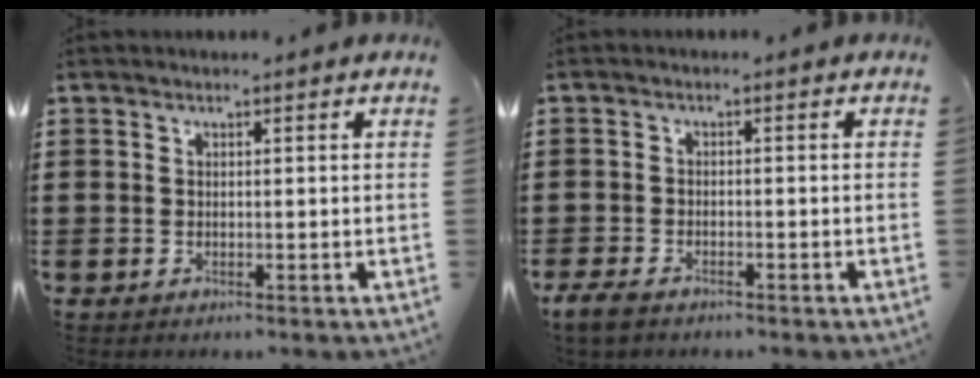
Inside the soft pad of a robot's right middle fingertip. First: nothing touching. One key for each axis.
{"total": 2.4, "fx": -1.9, "fy": 0.8, "fz": 1.2, "tx": -0.045, "ty": -0.004, "tz": -0.043}